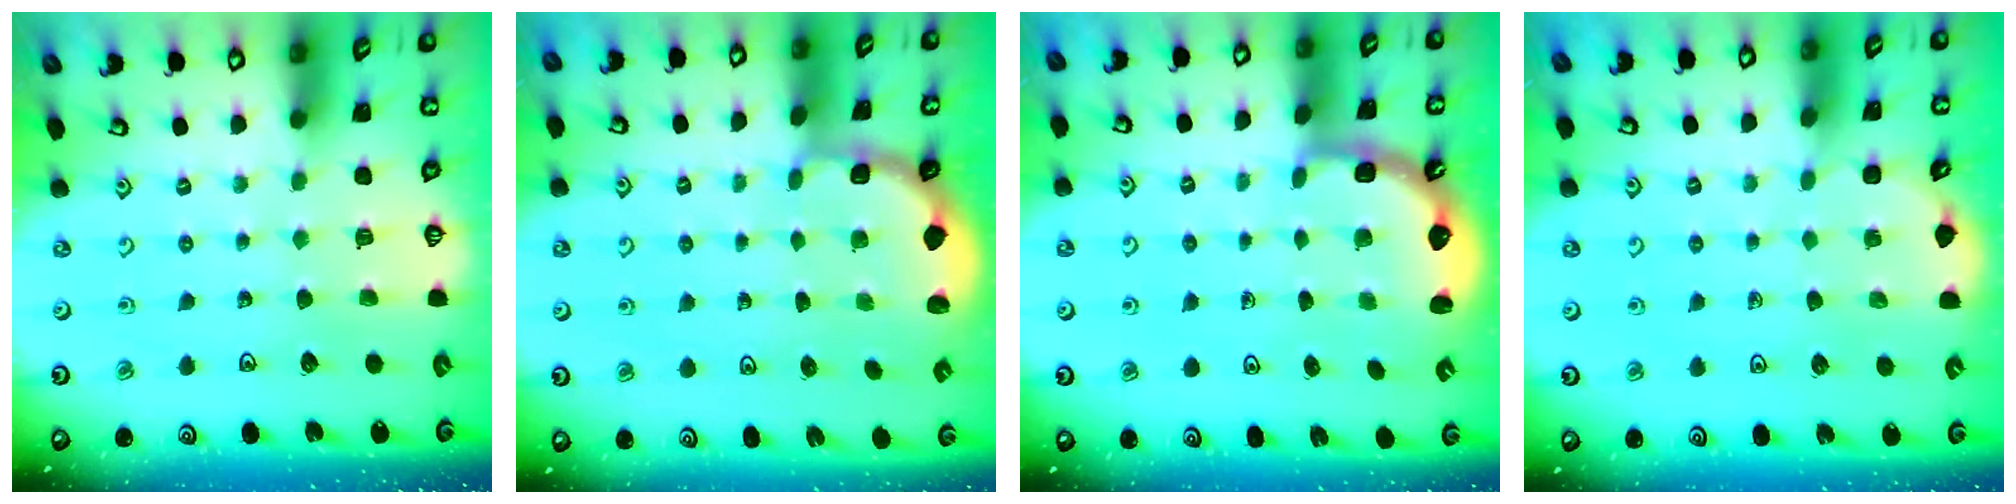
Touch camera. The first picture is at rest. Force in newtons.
{"total": 1.7, "press": 1.5, "slide": 0.7}
{"total": 2.6, "press": 2.2, "slide": 1.3}
{"total": 3.0, "press": 3.0, "slide": 0.3}